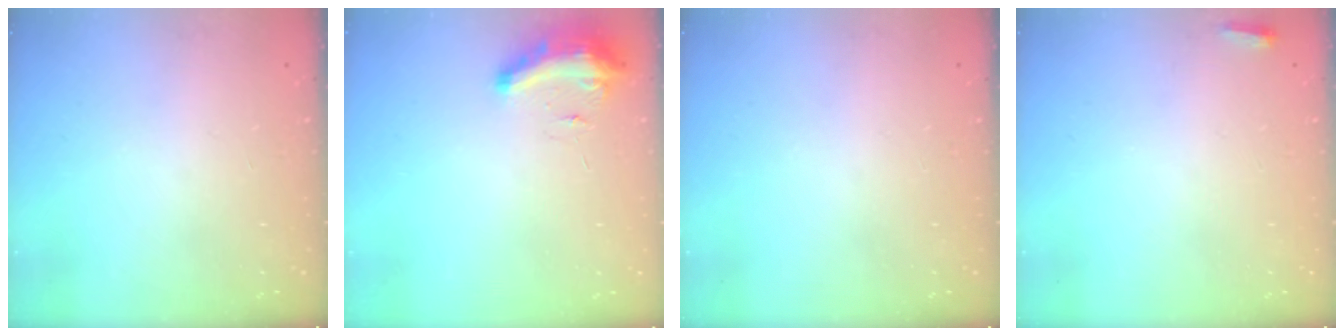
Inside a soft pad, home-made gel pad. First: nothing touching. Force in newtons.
{"total": 9.3, "press": 9.2, "slide": 0.9}
{"total": 0.0}
{"total": 2.7, "press": 2.6, "slide": 0.9}